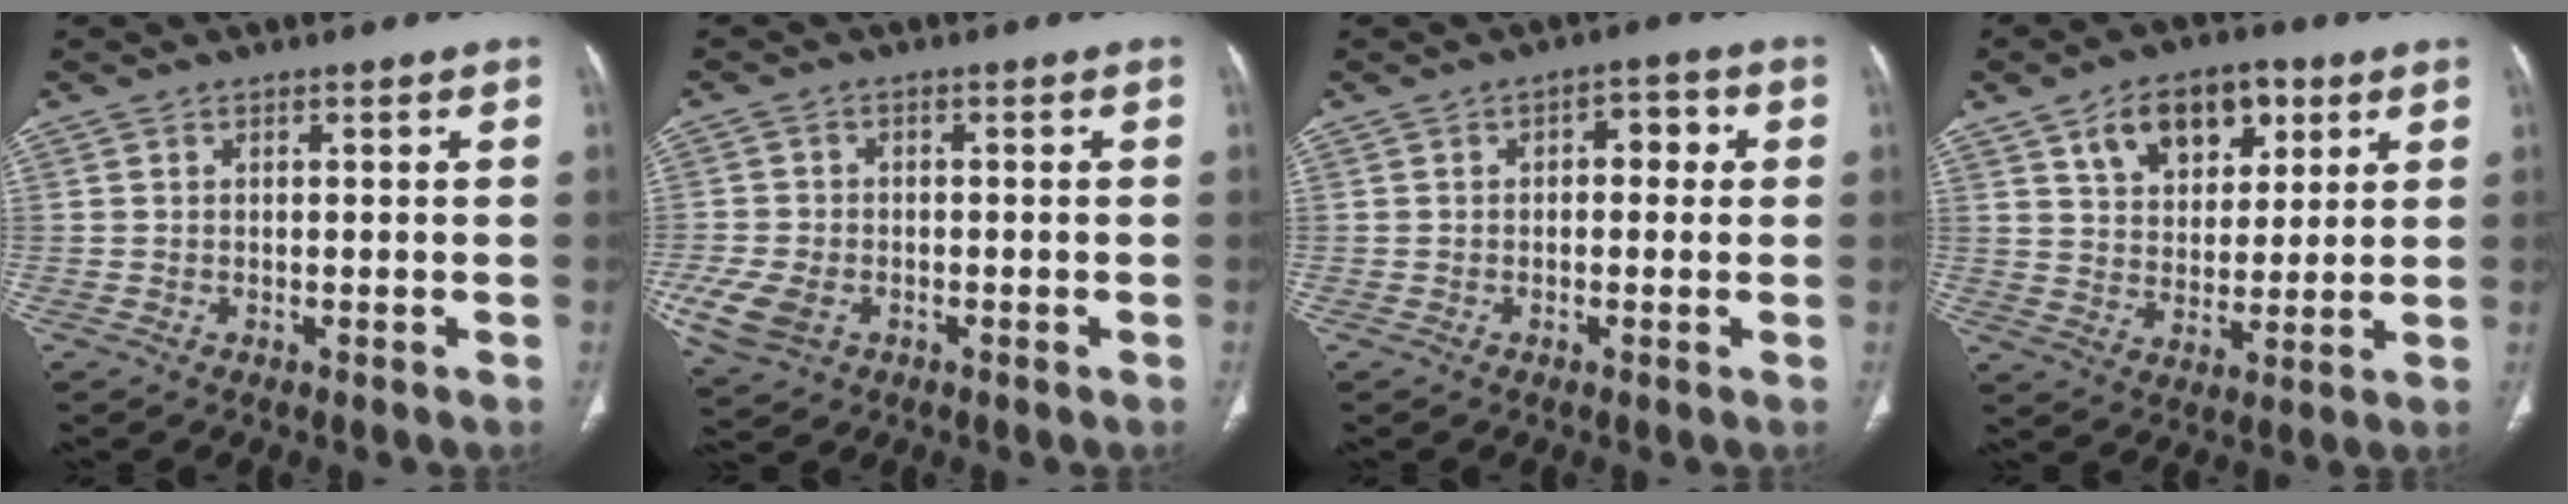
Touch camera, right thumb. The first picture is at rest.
{"total": 8.0, "force": [-2.9, 5.6, 5.0], "torque": [-0.114, 0.001, -0.049]}
{"total": 4.2, "force": [0.6, 2.4, 3.3], "torque": [-0.021, 0.011, -0.001]}
{"total": 12.7, "force": [6.1, 8.0, 7.7], "torque": [-0.083, -0.019, 0.104]}